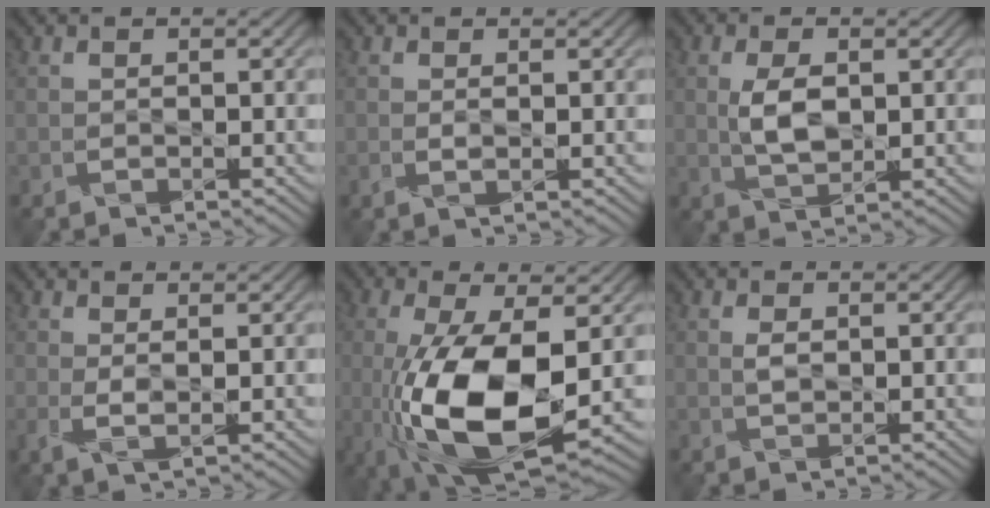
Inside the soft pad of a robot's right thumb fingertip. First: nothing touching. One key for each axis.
{"total": 0.9, "fx": 0.1, "fy": 0.3, "fz": 0.9, "tx": -0.019, "ty": -0.003, "tz": 0.001}
{"total": 4.7, "fx": 0.5, "fy": 2.4, "fz": 4.0, "tx": -0.091, "ty": -0.001, "tz": 0.013}
{"total": 1.9, "fx": 0.6, "fy": 0.5, "fz": 1.8, "tx": -0.041, "ty": -0.003, "tz": 0.012}
{"total": 14.2, "fx": -2.6, "fy": 5.6, "fz": 12.7, "tx": -0.277, "ty": -0.020, "tz": -0.043}
{"total": 1.4, "fx": 0.3, "fy": 0.8, "fz": 1.2, "tx": -0.029, "ty": 0.000, "tz": 0.006}